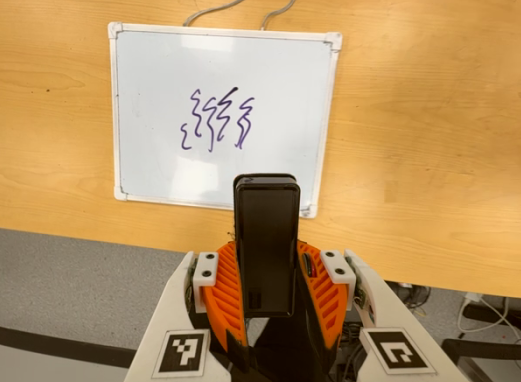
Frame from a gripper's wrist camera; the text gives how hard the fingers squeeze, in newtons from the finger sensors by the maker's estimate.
{"total": 5.0, "left": 3.5, "right": 6.4}